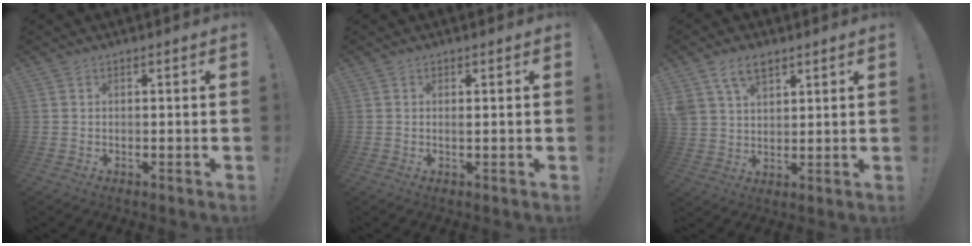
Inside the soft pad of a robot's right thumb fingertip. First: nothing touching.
{"total": 0.6, "force": [0.2, -0.2, 0.5], "torque": [-0.004, -0.003, 0.002]}
{"total": 8.2, "force": [5.1, 5.0, 4.1], "torque": [-0.075, -0.012, 0.099]}